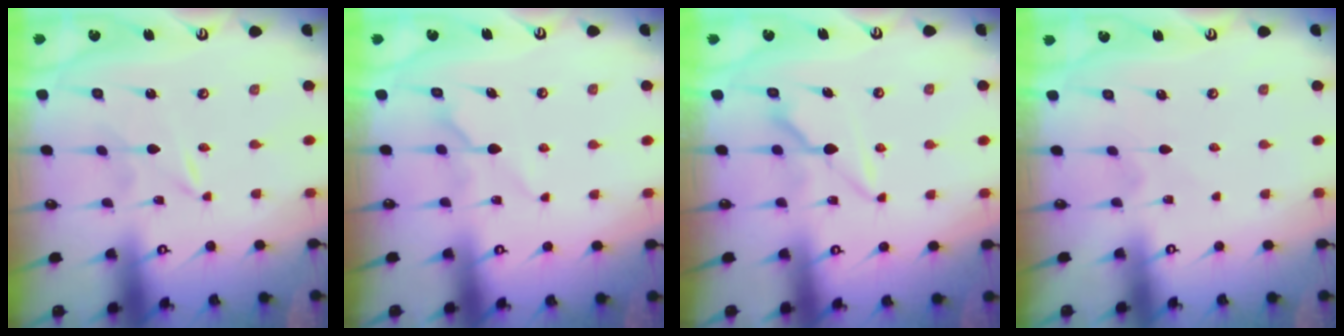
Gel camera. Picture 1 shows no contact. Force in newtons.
{"total": 6.0, "press": 6.0, "slide": 0.4}
{"total": 7.6, "press": 7.6, "slide": 0.5}
{"total": 3.5, "press": 3.5, "slide": 0.4}